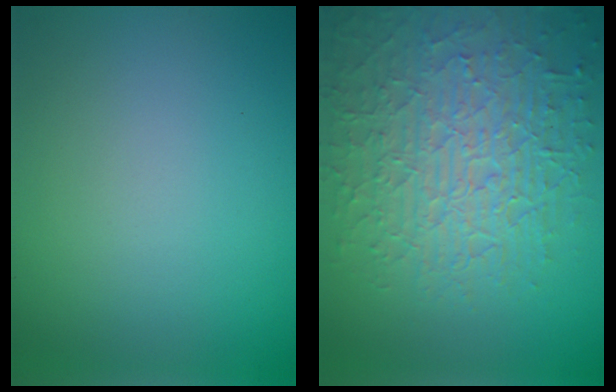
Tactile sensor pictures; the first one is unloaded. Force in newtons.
{"total": 8.9, "press": 6.2, "slide": 6.4}